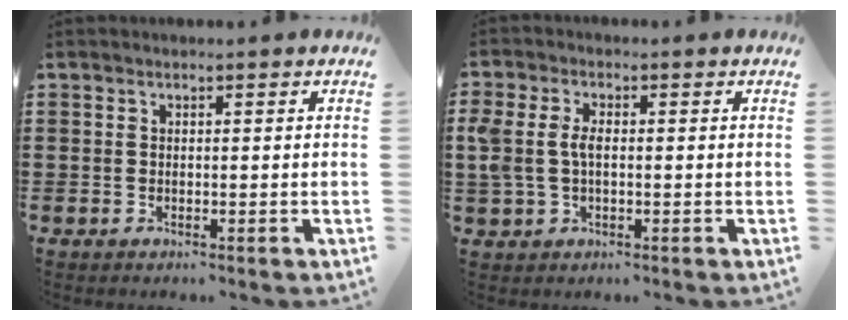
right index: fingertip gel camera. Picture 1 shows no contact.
{"total": 4.1, "force": [-0.1, 2.3, 3.3], "torque": [-0.090, -0.001, -0.009]}